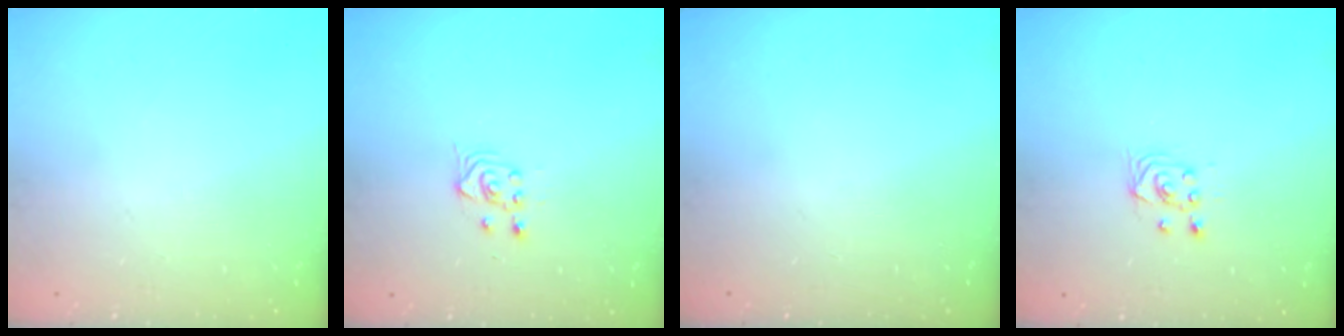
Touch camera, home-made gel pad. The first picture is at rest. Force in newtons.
{"total": 3.3, "press": 3.0, "slide": 1.4}
{"total": 0.0}
{"total": 2.9, "press": 2.7, "slide": 1.0}